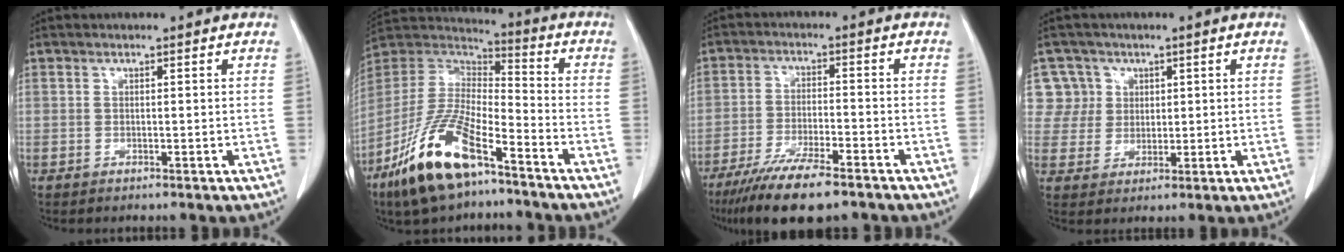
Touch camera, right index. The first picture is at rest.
{"total": 17.0, "force": [-10.4, 5.0, 12.5], "torque": [-0.266, -0.012, -0.195]}
{"total": 11.8, "force": [-9.0, 2.0, 7.4], "torque": [-0.125, -0.026, -0.147]}
{"total": 6.0, "force": [2.3, 5.5, -0.4], "torque": [0.022, 0.010, 0.049]}